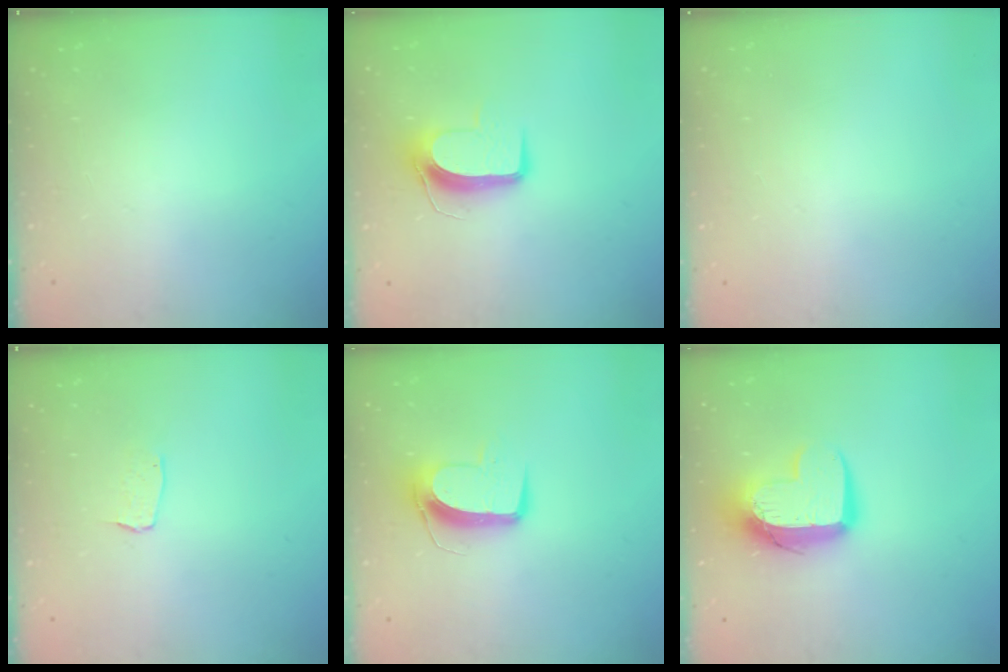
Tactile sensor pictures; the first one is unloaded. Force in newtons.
{"total": 9.8, "press": 9.8, "slide": 0.3}
{"total": 0.5, "press": 0.5, "slide": 0.1}
{"total": 3.1, "press": 3.1, "slide": 0.2}
{"total": 9.8, "press": 9.8, "slide": 1.0}
{"total": 12.3, "press": 12.3, "slide": 0.9}